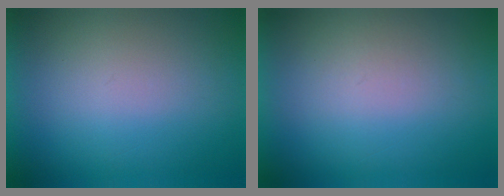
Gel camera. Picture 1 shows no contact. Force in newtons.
{"total": 1.2}